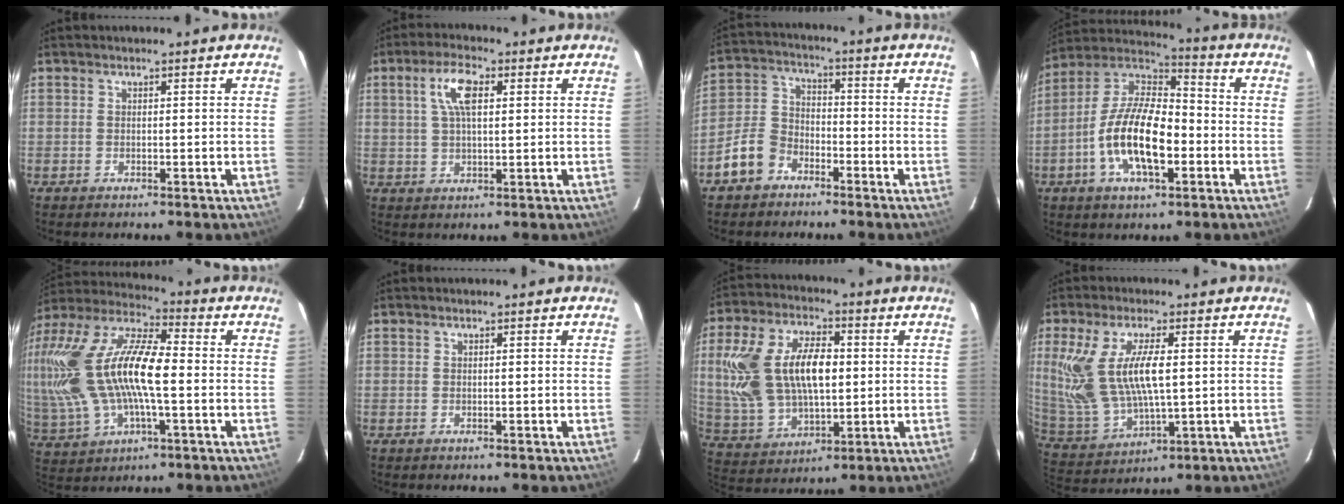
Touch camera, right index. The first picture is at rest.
{"total": 7.0, "force": [2.4, 2.6, 6.0], "torque": [-0.112, 0.013, 0.046]}
{"total": 8.1, "force": [-5.2, 5.5, 3.1], "torque": [-0.078, 0.027, -0.095]}
{"total": 16.3, "force": [-4.7, 6.5, 14.2], "torque": [-0.283, 0.001, -0.090]}
{"total": 24.7, "force": [0.8, 11.2, 22.0], "torque": [-0.455, 0.002, 0.020]}
{"total": 0.0}
{"total": 21.0, "force": [2.6, 12.4, 16.7], "torque": [-0.353, 0.019, 0.064]}
{"total": 15.7, "force": [2.8, 6.7, 14.0], "torque": [-0.281, -0.007, 0.073]}